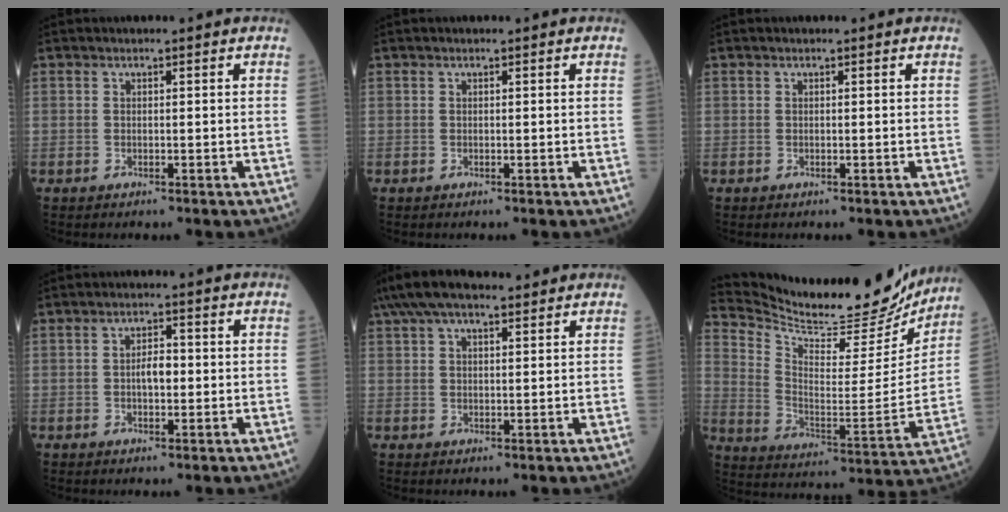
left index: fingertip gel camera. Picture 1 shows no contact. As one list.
[{"total": 0.0}, {"total": 0.0}, {"total": 3.1, "force": [-0.4, 1.4, 2.7], "torque": [-0.047, 0.003, -0.010]}, {"total": 9.1, "force": [6.9, 2.8, 5.2], "torque": [-0.100, 0.046, 0.121]}, {"total": 22.2, "force": [20.9, 4.4, 5.8], "torque": [-0.112, -0.055, 0.303]}]